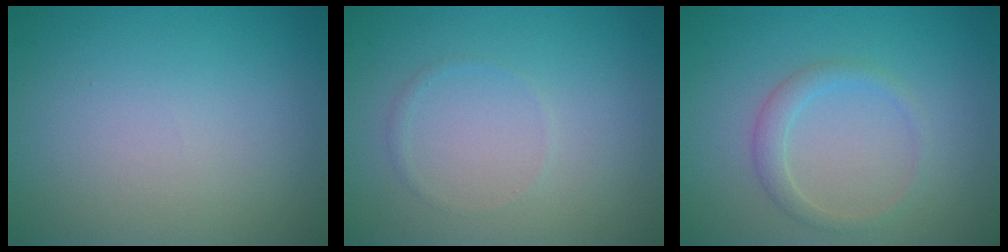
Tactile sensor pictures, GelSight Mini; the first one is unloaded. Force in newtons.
{"total": 0.6, "press": 0.6, "slide": 0.1}
{"total": 1.8, "press": 1.8, "slide": 0.0}